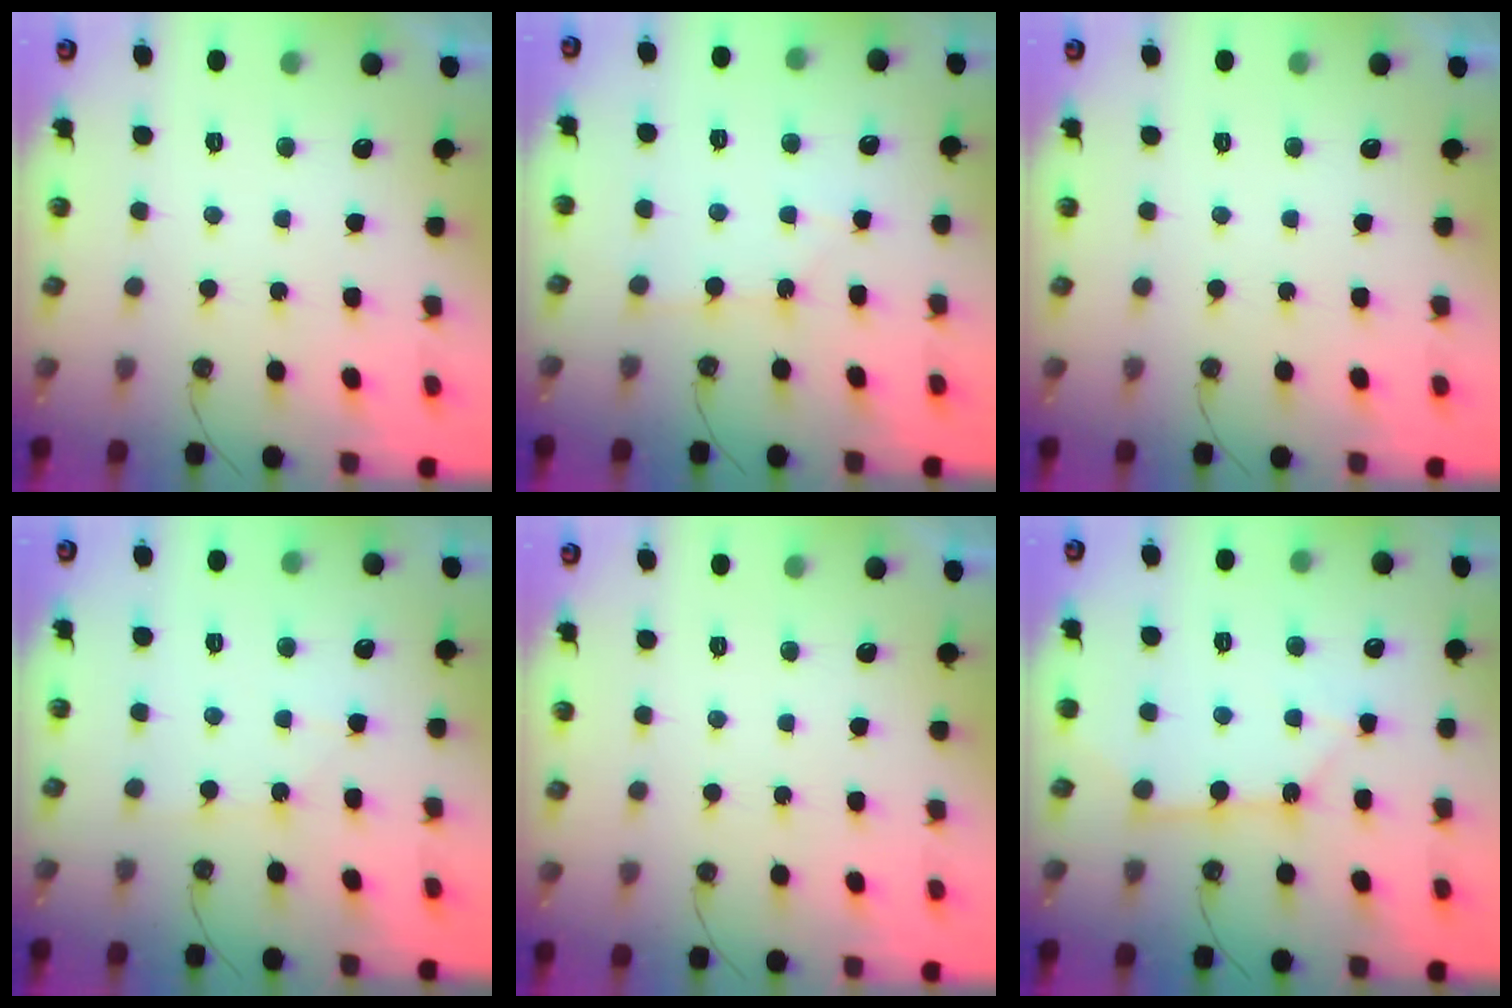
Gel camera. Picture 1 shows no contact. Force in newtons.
{"total": 2.3, "press": 2.3, "slide": 0.4}
{"total": 0.0}
{"total": 3.8, "press": 3.8, "slide": 0.4}
{"total": 0.0}
{"total": 6.0, "press": 6.0, "slide": 0.4}